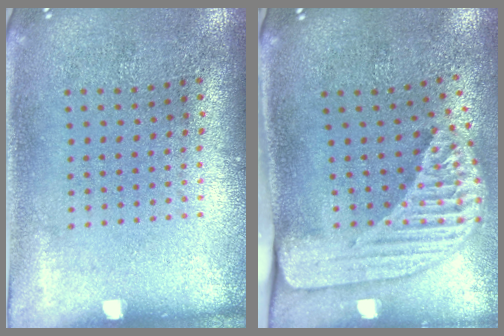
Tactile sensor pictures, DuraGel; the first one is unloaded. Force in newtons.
{"total": 2.5, "press": 1.7, "slide": 1.8}